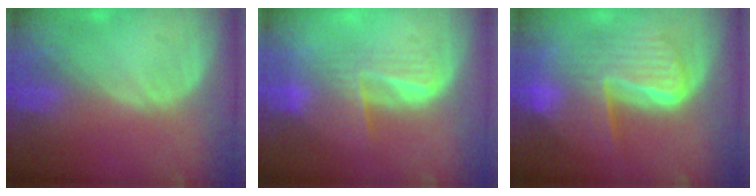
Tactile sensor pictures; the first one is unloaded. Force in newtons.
{"total": 6.2, "press": 5.9, "slide": 1.9}
{"total": 10.4, "press": 10.4, "slide": 1.0}